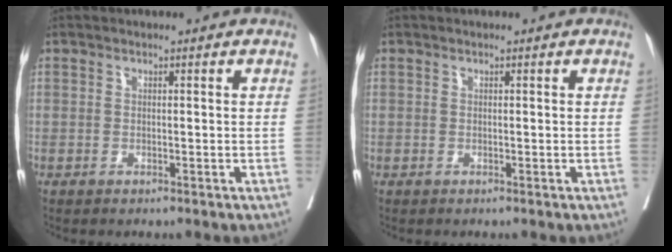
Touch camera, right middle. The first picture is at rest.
{"total": 0.0}